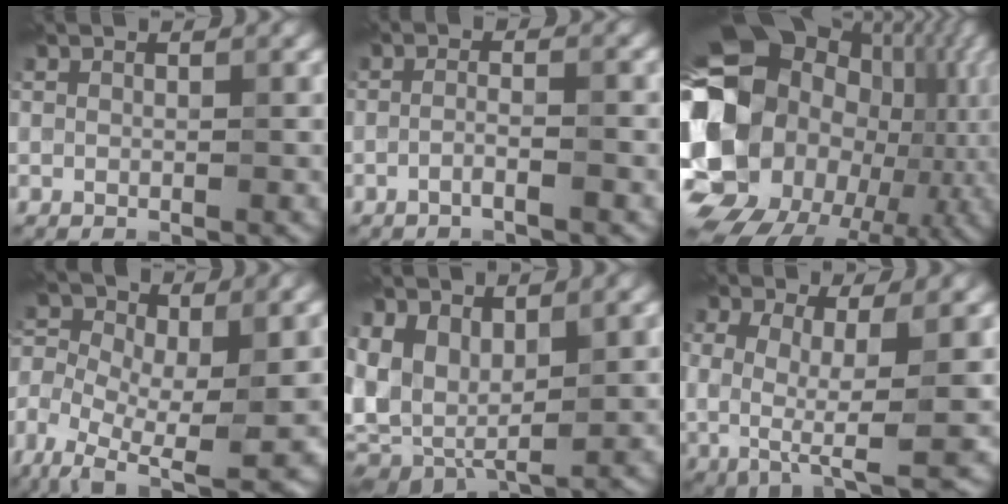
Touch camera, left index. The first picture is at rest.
{"total": 1.7, "force": [-1.0, -0.2, 1.3], "torque": [-0.028, 0.011, -0.021]}
{"total": 22.8, "force": [-2.8, 18.8, 12.5], "torque": [-0.246, 0.004, -0.082]}
{"total": 11.8, "force": [-4.8, 5.3, 9.4], "torque": [-0.186, -0.014, -0.086]}
{"total": 6.8, "force": [1.5, 4.1, 5.2], "torque": [-0.126, 0.003, 0.032]}
{"total": 6.1, "force": [-0.5, 2.6, 5.6], "torque": [-0.118, -0.018, 0.000]}